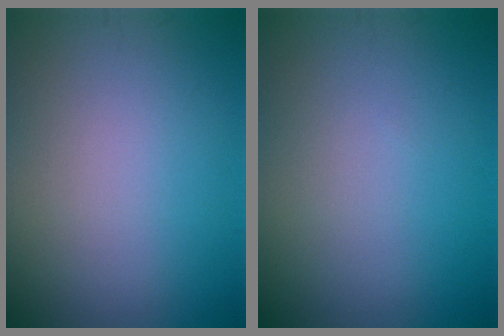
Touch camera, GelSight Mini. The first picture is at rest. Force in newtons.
{"total": 0.0}